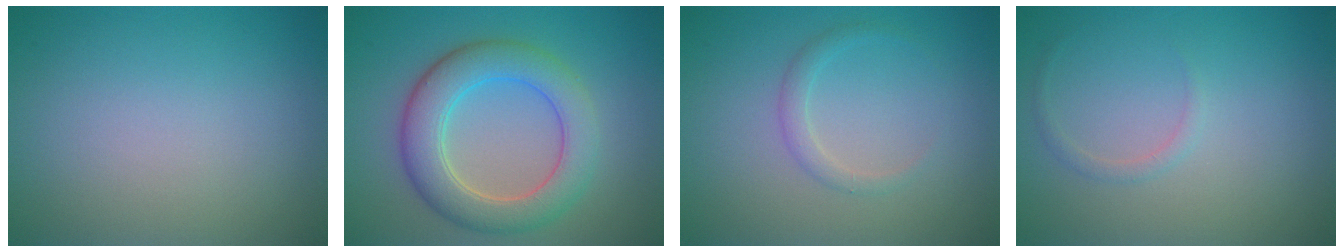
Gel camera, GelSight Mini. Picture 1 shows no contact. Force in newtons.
{"total": 6.2, "press": 6.2, "slide": 0.2}
{"total": 1.3, "press": 1.3, "slide": 0.0}
{"total": 0.8, "press": 0.8, "slide": 0.1}